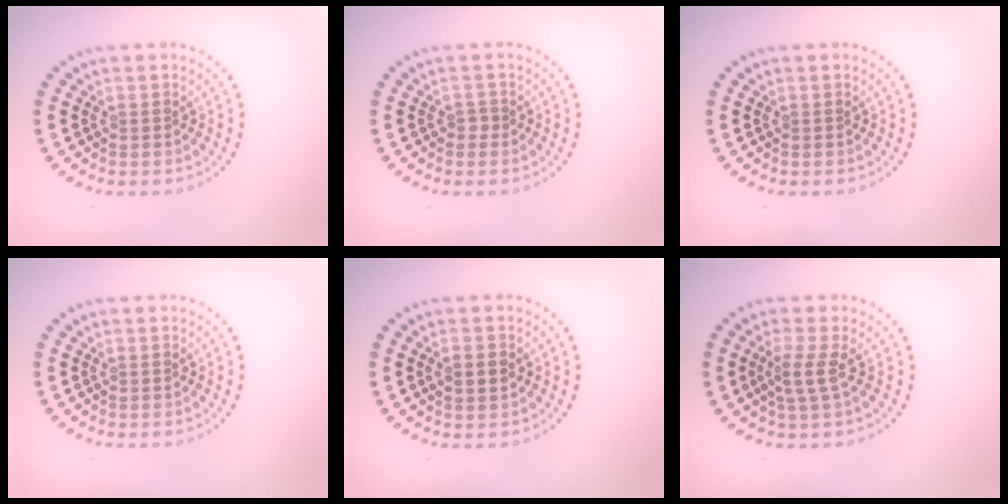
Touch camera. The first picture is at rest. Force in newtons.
{"total": 0.8, "press": 0.6, "slide": 0.5}
{"total": 0.0}
{"total": 0.0}
{"total": 1.6, "press": 1.6, "slide": 0.1}
{"total": 2.1, "press": 1.6, "slide": 1.4}